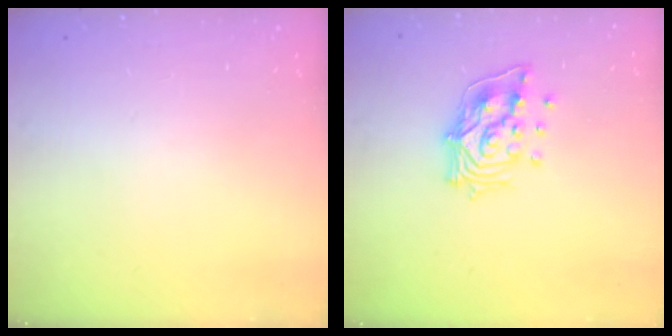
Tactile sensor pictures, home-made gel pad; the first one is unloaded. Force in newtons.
{"total": 12.9, "press": 12.8, "slide": 1.8}